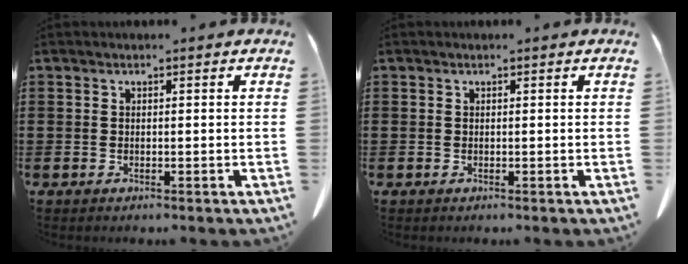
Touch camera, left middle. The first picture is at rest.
{"total": 0.0}